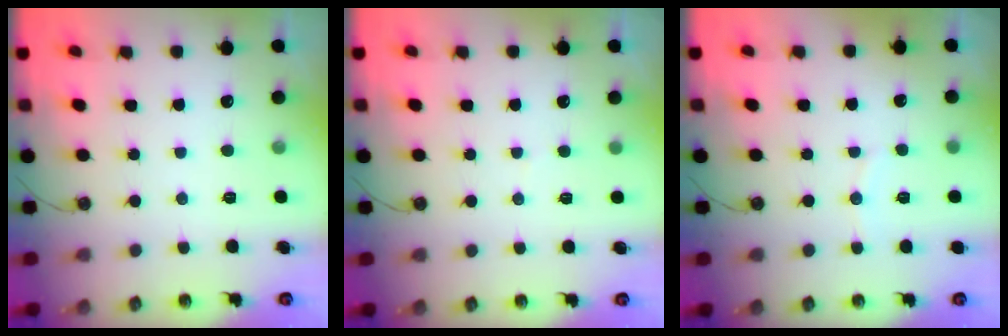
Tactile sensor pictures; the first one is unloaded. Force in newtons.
{"total": 2.9, "press": 2.9, "slide": 0.2}
{"total": 3.6, "press": 3.6, "slide": 0.6}